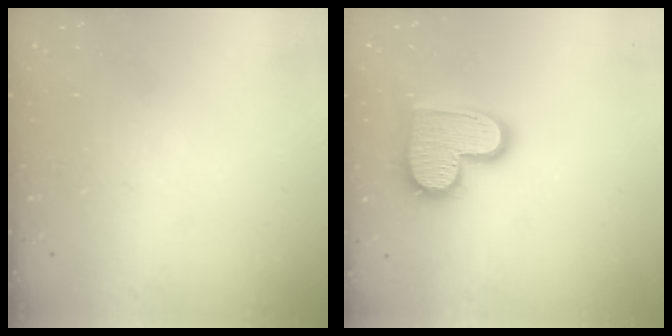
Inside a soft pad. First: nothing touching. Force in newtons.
{"total": 14.0, "press": 13.9, "slide": 0.5}